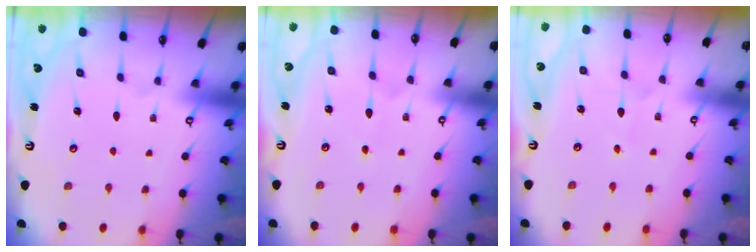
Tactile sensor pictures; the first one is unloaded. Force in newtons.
{"total": 3.2, "press": 3.2, "slide": 0.3}
{"total": 2.3, "press": 2.3, "slide": 0.2}